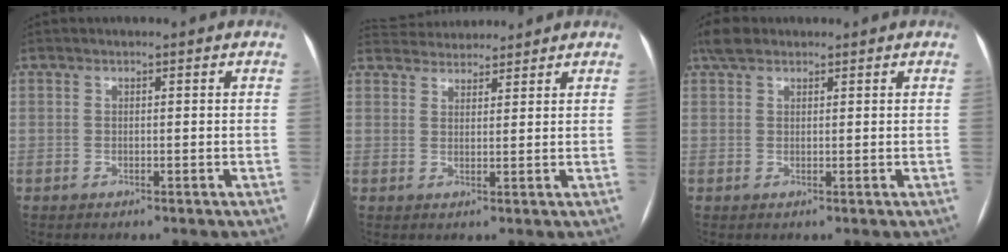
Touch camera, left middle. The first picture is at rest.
{"total": 6.8, "force": [6.5, 1.6, 1.0], "torque": [-0.020, 0.030, 0.101]}
{"total": 2.9, "force": [2.2, 1.4, 1.3], "torque": [-0.032, 0.022, 0.041]}